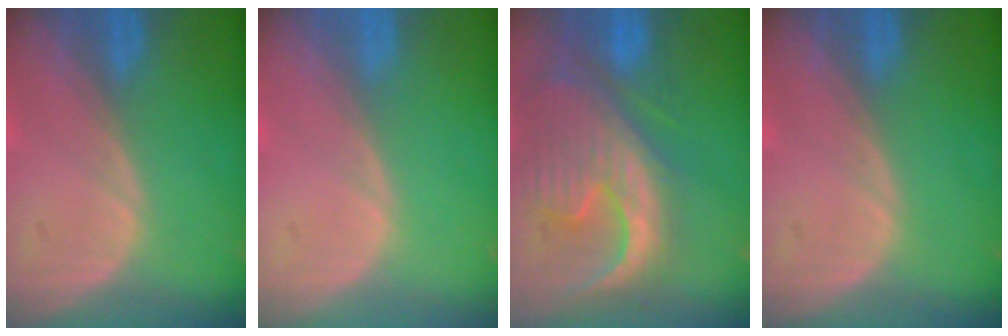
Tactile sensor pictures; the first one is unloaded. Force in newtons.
{"total": 0.0}
{"total": 13.3, "press": 11.5, "slide": 6.7}
{"total": 0.0}